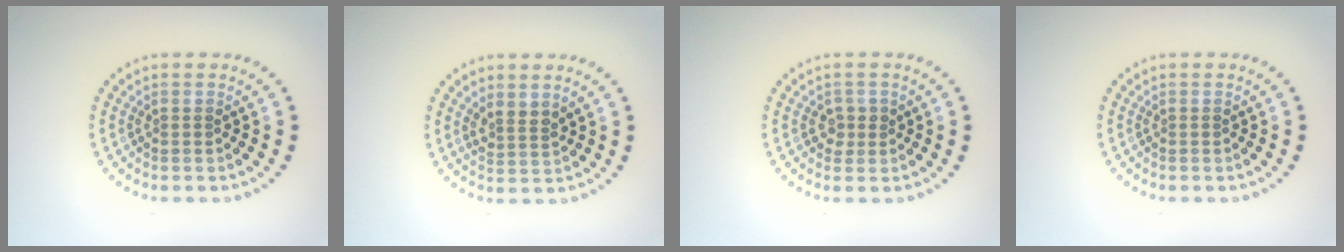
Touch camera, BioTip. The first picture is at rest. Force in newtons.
{"total": 1.8, "press": 1.4, "slide": 1.1}
{"total": 1.3, "press": 1.2, "slide": 0.4}
{"total": 0.0}